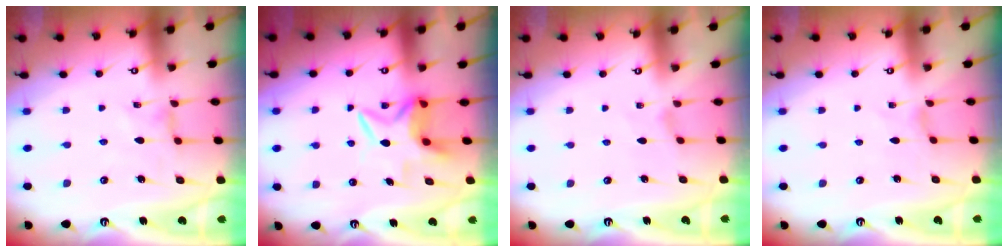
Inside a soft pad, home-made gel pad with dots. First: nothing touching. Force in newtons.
{"total": 7.3, "press": 7.2, "slide": 0.5}
{"total": 0.0}
{"total": 0.0}